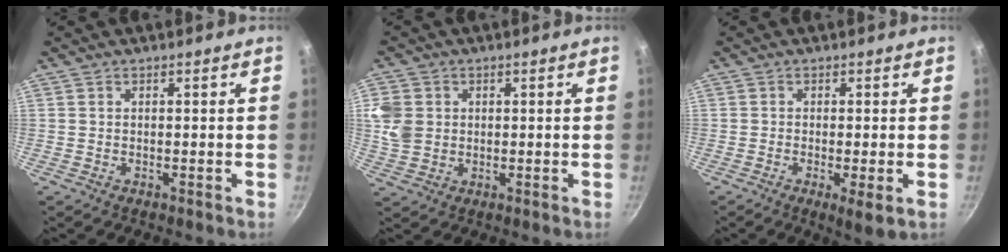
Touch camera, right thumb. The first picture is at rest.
{"total": 7.2, "force": [1.1, 5.9, 3.8], "torque": [-0.072, 0.001, 0.025]}
{"total": 4.0, "force": [-1.2, 0.7, 3.8], "torque": [-0.070, -0.013, -0.023]}